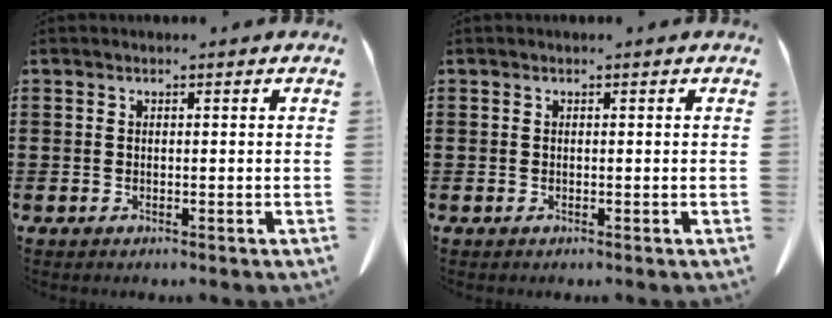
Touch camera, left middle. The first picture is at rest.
{"total": 0.0}